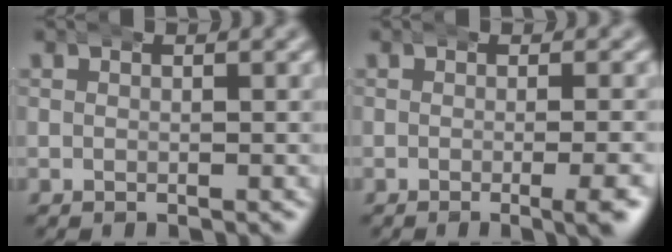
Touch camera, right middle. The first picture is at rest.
{"total": 2.7, "force": [-1.2, -0.1, 2.4], "torque": [-0.028, 0.004, -0.021]}